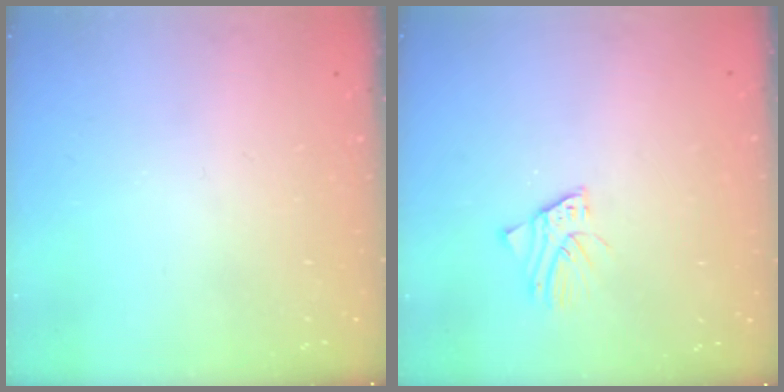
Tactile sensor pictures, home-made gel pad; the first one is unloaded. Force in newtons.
{"total": 1.6, "press": 1.6, "slide": 0.3}